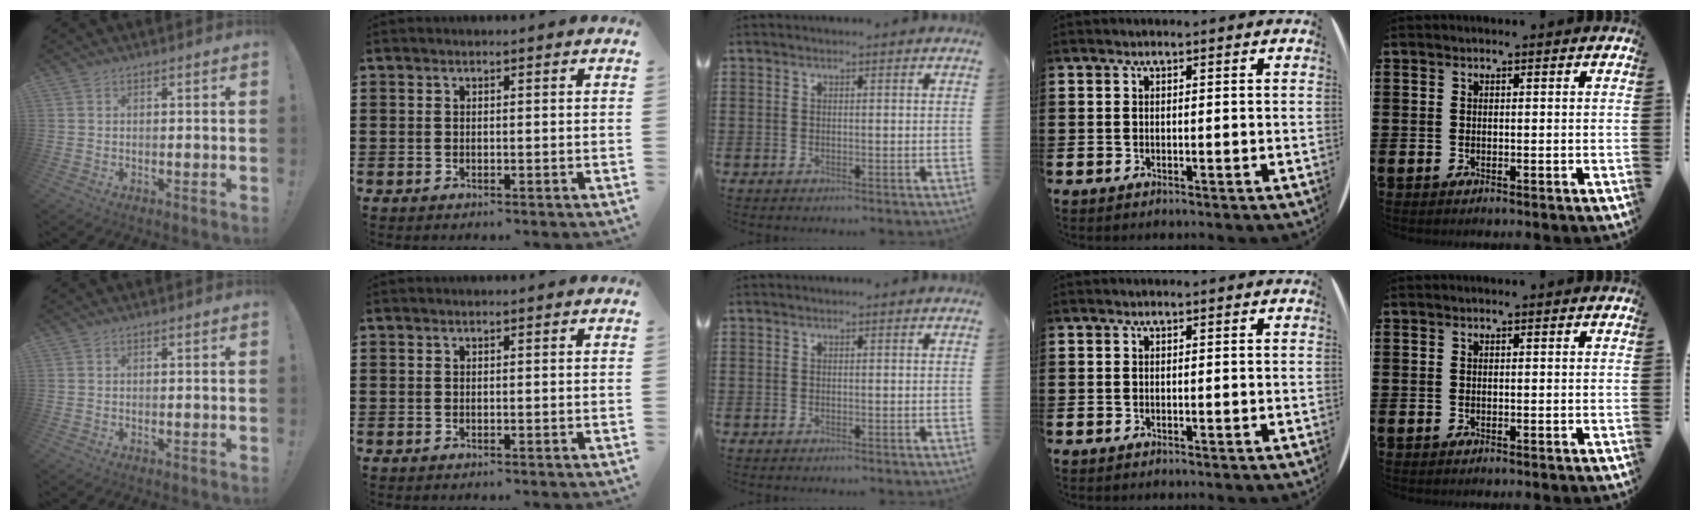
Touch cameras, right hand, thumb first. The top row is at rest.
{}